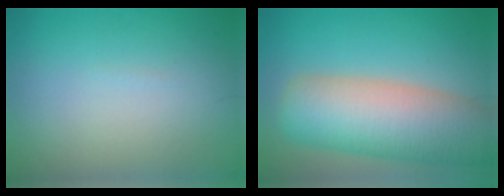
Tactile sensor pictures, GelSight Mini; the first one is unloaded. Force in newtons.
{"total": 10.5, "press": 10.5, "slide": 0.8}